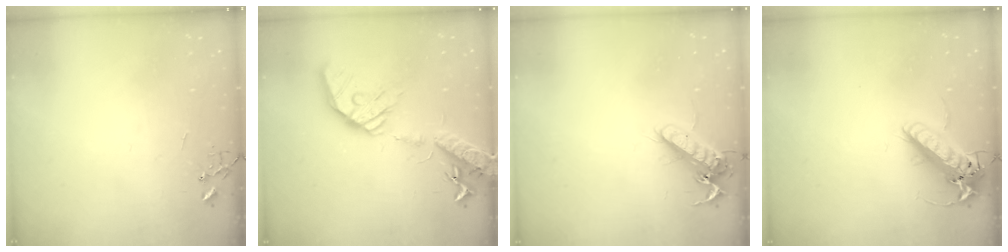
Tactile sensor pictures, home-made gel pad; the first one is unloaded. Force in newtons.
{"total": 22.7, "press": 22.4, "slide": 3.7}
{"total": 13.8, "press": 13.7, "slide": 2.0}
{"total": 16.7, "press": 16.4, "slide": 3.1}